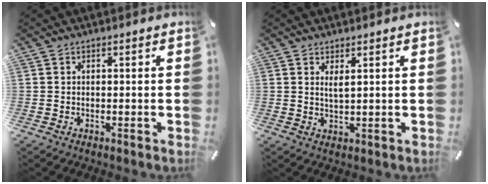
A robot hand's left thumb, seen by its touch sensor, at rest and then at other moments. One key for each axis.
{"total": 2.3, "fx": 1.3, "fy": 0.6, "fz": 1.8, "tx": -0.031, "ty": -0.003, "tz": 0.021}